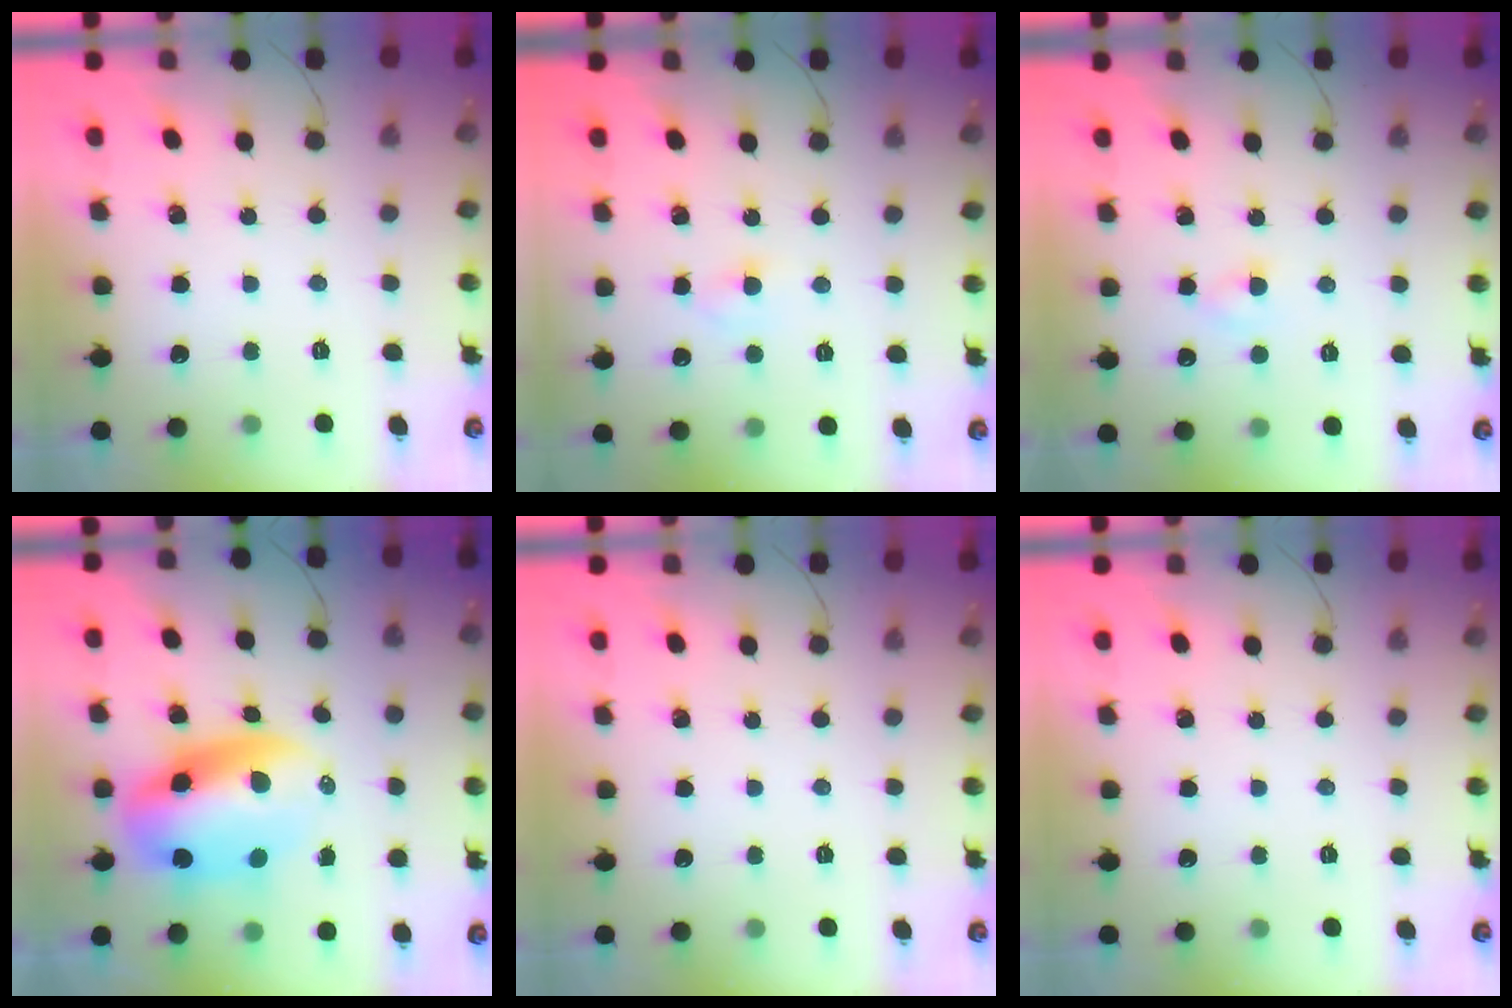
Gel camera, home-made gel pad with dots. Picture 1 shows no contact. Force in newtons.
{"total": 2.9, "press": 2.7, "slide": 0.9}
{"total": 1.3, "press": 1.1, "slide": 0.7}
{"total": 12.4, "press": 12.0, "slide": 2.8}
{"total": 0.0}
{"total": 0.0}